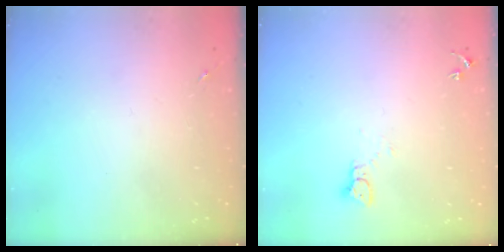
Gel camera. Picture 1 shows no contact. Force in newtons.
{"total": 3.3, "press": 3.3, "slide": 0.1}